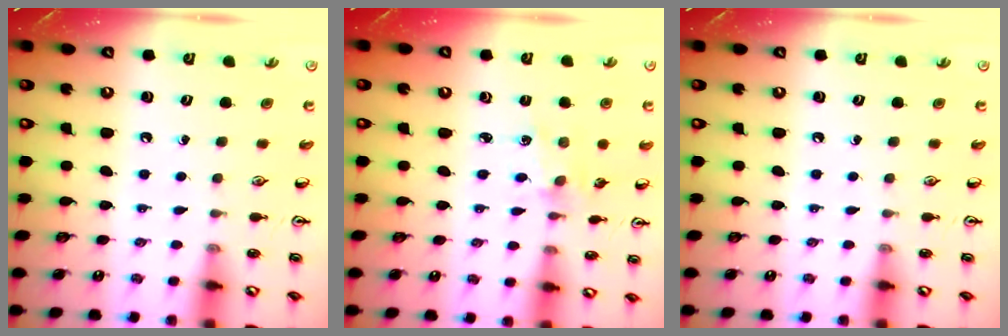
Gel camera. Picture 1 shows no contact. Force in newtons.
{"total": 1.7, "press": 1.7, "slide": 0.3}
{"total": 0.0}